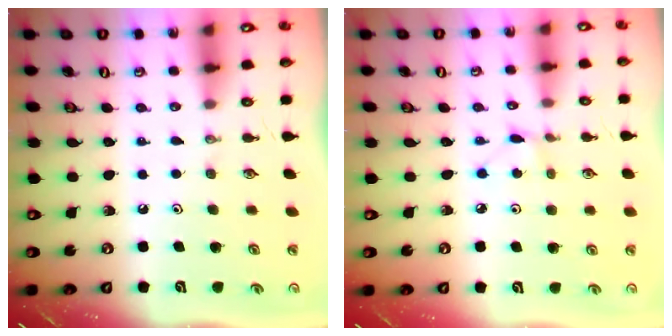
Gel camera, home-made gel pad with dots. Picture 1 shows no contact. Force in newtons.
{"total": 2.8, "press": 2.8, "slide": 0.3}